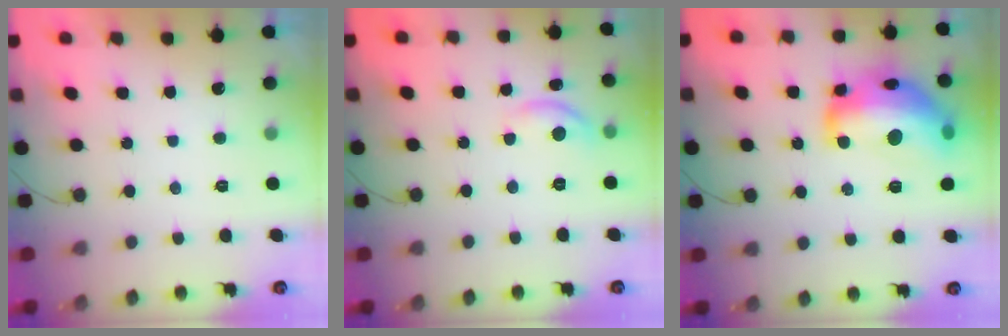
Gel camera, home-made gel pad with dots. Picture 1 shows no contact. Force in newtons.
{"total": 7.7, "press": 7.7, "slide": 0.5}
{"total": 21.0, "press": 21.0, "slide": 1.4}